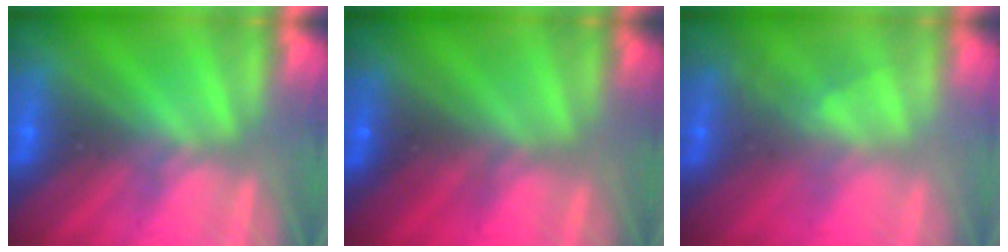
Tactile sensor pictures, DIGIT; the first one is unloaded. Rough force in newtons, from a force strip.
{"total": 2.1}
{"total": 2.4}